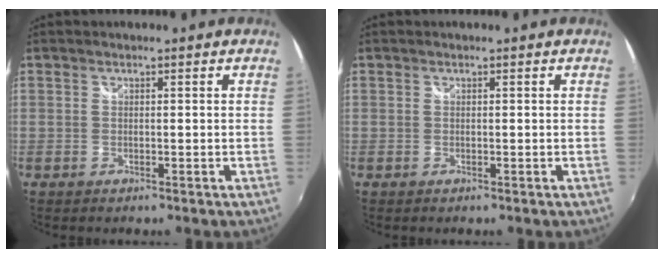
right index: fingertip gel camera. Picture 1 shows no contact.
{"total": 0.0}